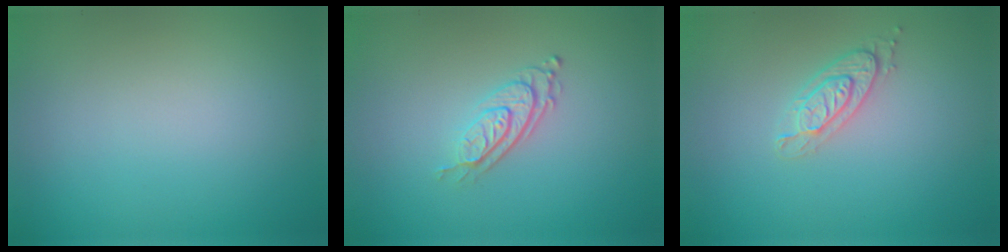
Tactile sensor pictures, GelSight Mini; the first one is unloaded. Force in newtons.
{"total": 2.8, "press": 2.0, "slide": 2.1}
{"total": 2.0, "press": 1.9, "slide": 0.6}